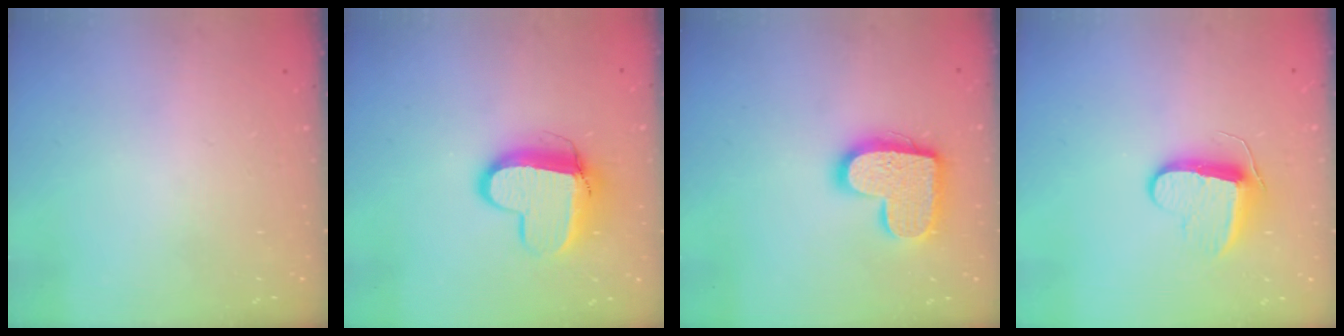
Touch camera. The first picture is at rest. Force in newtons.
{"total": 11.2, "press": 11.2, "slide": 0.9}
{"total": 15.6, "press": 15.6, "slide": 0.8}
{"total": 9.9, "press": 9.9, "slide": 0.2}